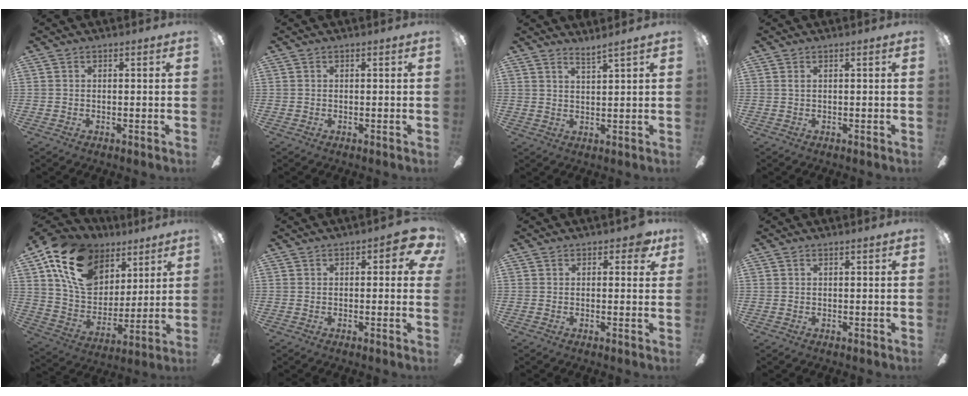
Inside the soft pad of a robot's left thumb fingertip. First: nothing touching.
{"total": 0.0}
{"total": 2.9, "force": [2.6, -0.7, 0.9], "torque": [-0.023, -0.016, 0.047]}
{"total": 1.1, "force": [0.2, 0.1, 1.1], "torque": [-0.020, 0.000, 0.003]}
{"total": 18.8, "force": [10.4, 12.7, 9.1], "torque": [-0.171, -0.040, 0.197]}
{"total": 5.9, "force": [1.9, 2.7, 4.9], "torque": [-0.051, -0.003, 0.027]}
{"total": 3.7, "force": [1.8, 1.8, 2.6], "torque": [-0.031, -0.002, 0.027]}
{"total": 0.7, "force": [0.4, 0.0, 0.5], "torque": [-0.009, 0.001, 0.007]}